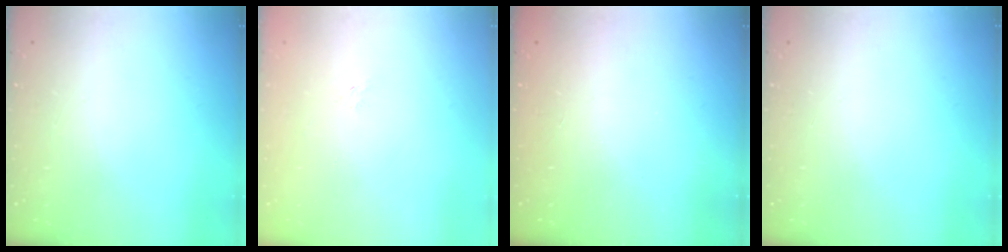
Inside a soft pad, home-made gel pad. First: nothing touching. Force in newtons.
{"total": 2.7, "press": 2.4, "slide": 1.1}
{"total": 2.3, "press": 2.1, "slide": 0.7}
{"total": 0.0}